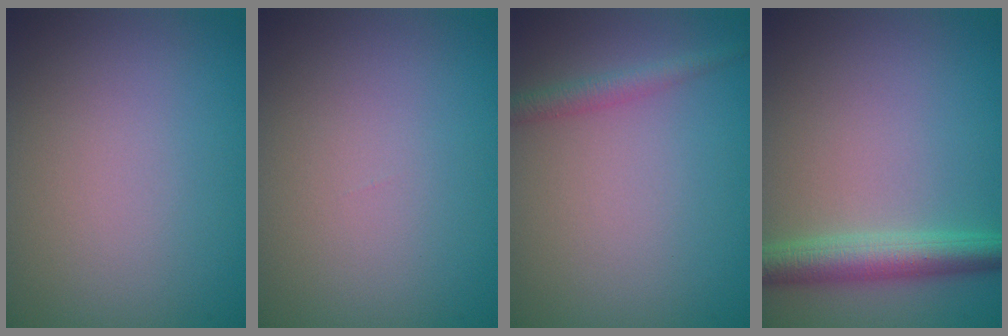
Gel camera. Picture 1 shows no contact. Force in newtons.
{"total": 0.0}
{"total": 1.8, "press": 1.8, "slide": 0.1}
{"total": 4.1, "press": 4.1, "slide": 0.0}